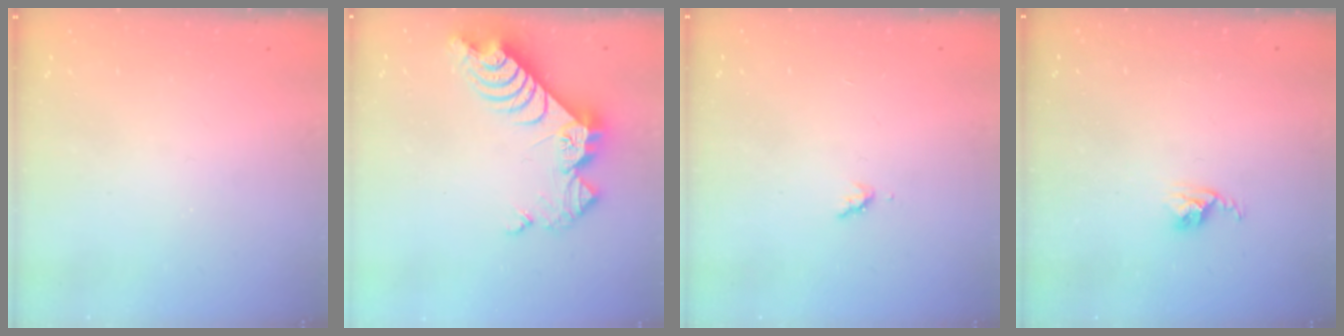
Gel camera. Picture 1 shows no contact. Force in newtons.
{"total": 12.7, "press": 12.6, "slide": 1.1}
{"total": 3.6, "press": 3.5, "slide": 0.6}
{"total": 2.8, "press": 2.7, "slide": 0.4}